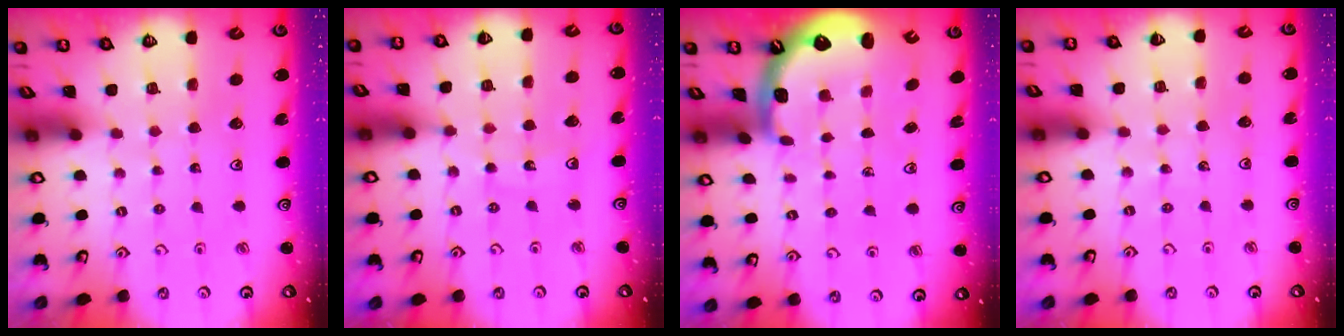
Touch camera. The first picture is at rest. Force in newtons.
{"total": 8.2, "press": 7.7, "slide": 2.6}
{"total": 1.5, "press": 1.3, "slide": 0.6}
{"total": 2.1, "press": 2.1, "slide": 0.4}